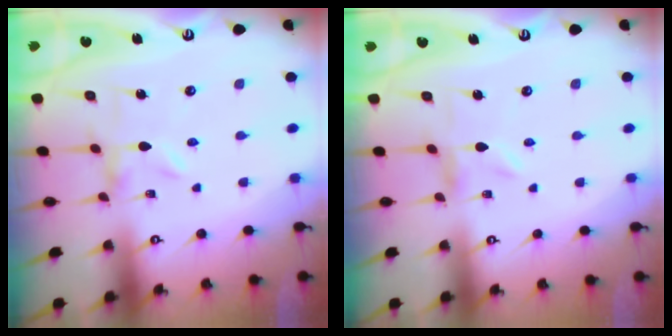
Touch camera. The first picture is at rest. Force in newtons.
{"total": 1.0, "press": 1.0, "slide": 0.3}